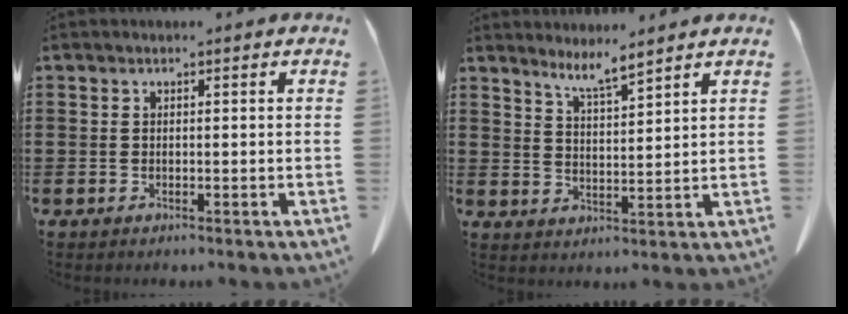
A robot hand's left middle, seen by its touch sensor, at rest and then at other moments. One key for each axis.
{"total": 4.7, "fx": 4.2, "fy": -0.4, "fz": 2.0, "tx": -0.053, "ty": -0.016, "tz": 0.074}